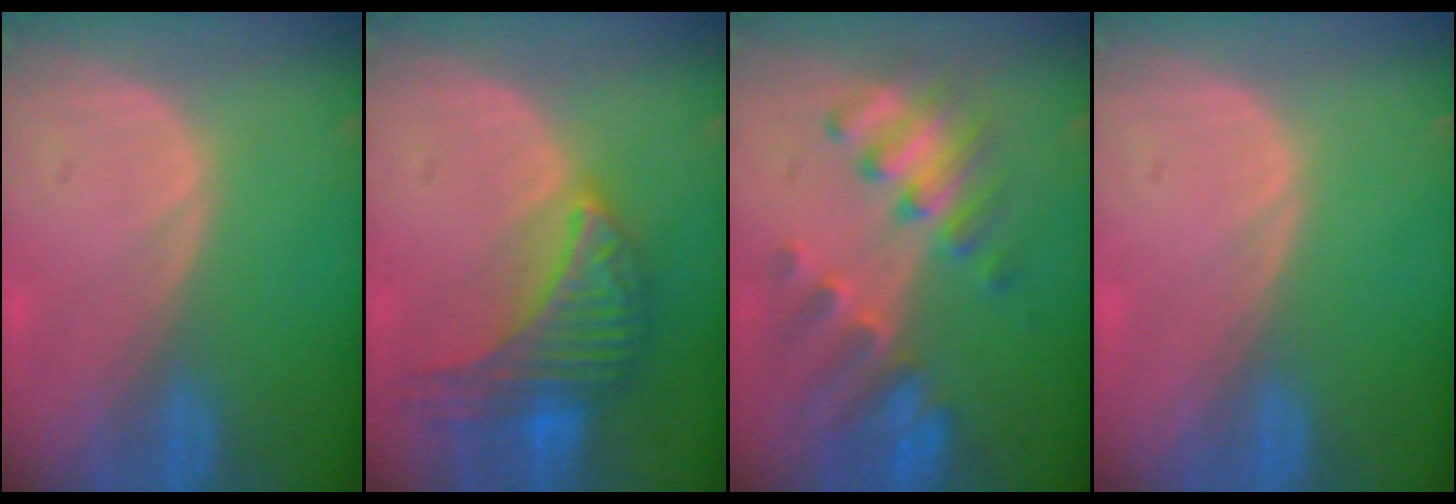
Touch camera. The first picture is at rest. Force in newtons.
{"total": 8.8, "press": 8.8, "slide": 0.3}
{"total": 8.0, "press": 7.8, "slide": 1.3}
{"total": 0.0}